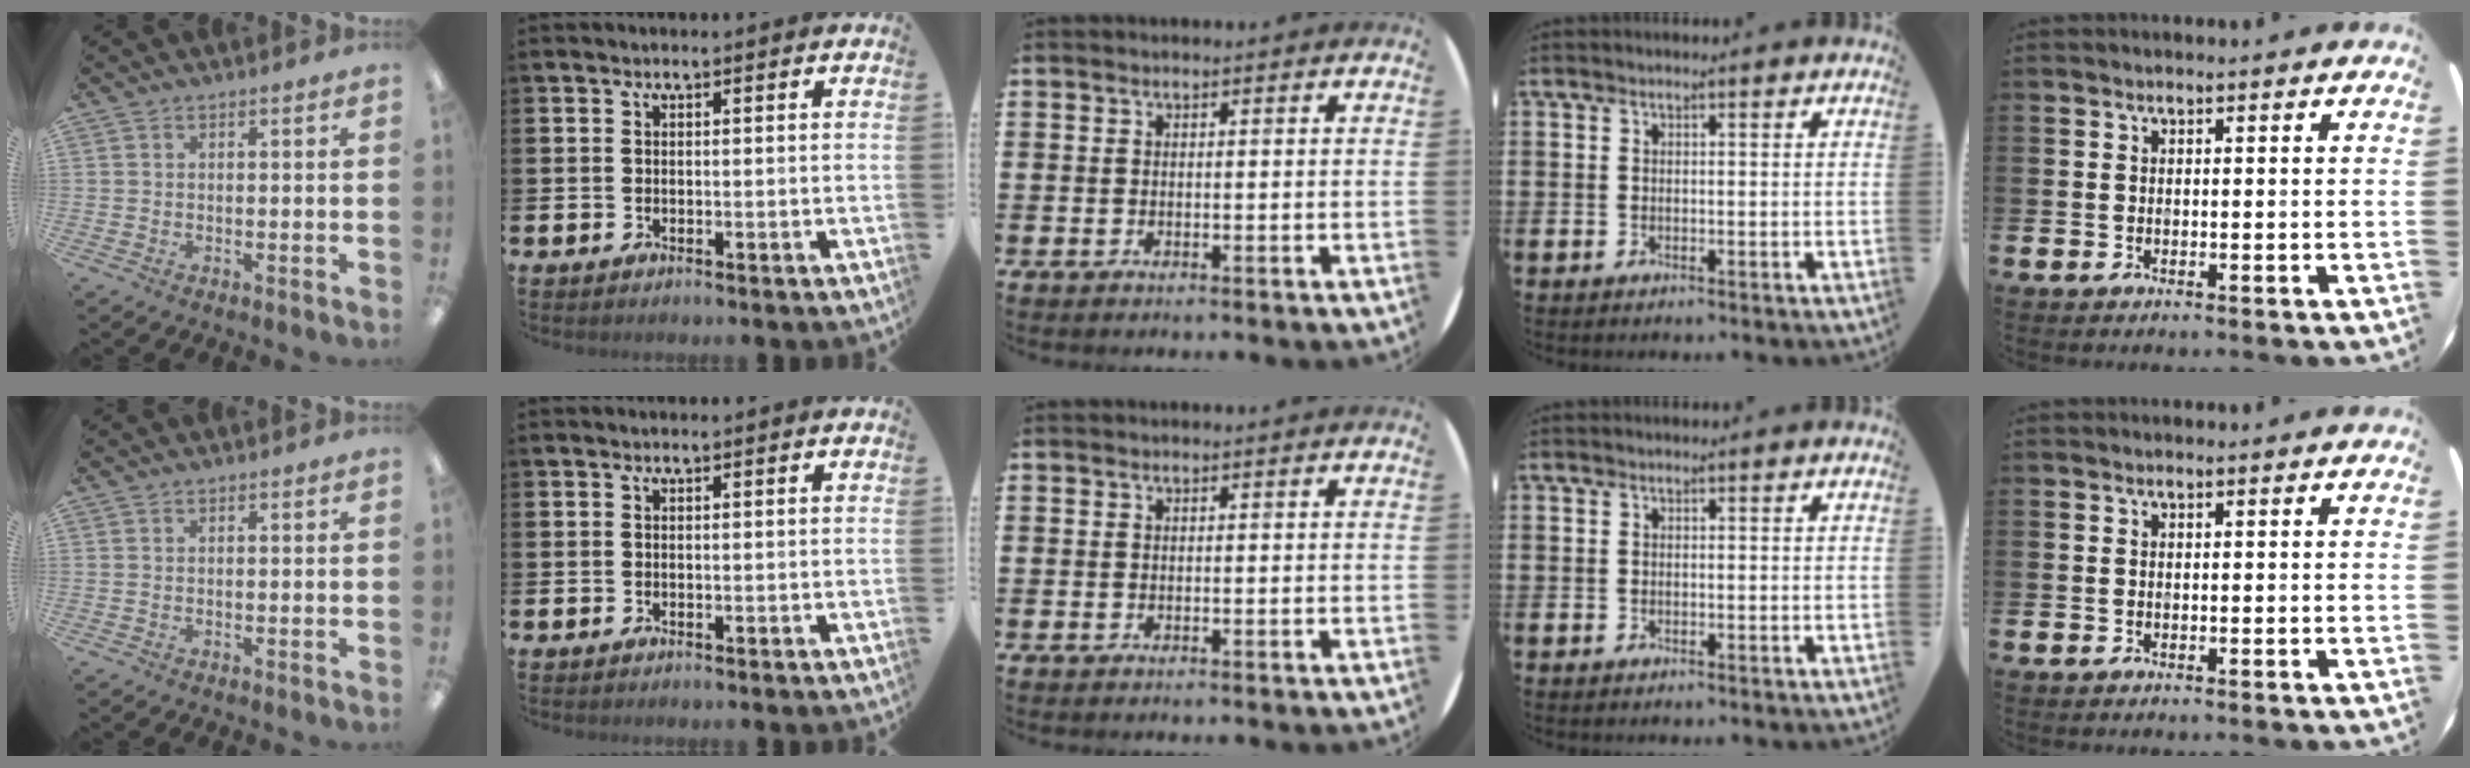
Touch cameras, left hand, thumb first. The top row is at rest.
{}